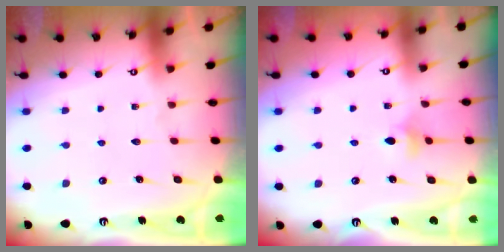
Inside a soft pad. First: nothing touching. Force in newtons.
{"total": 4.2, "press": 4.1, "slide": 0.9}